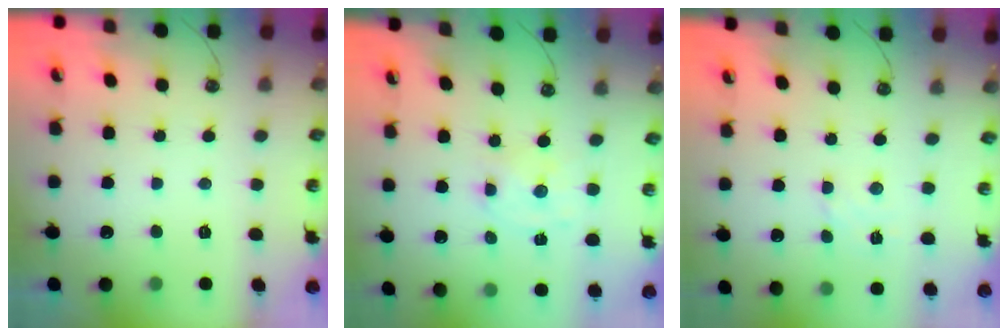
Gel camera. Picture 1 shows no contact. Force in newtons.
{"total": 2.8, "press": 2.7, "slide": 0.7}
{"total": 3.2, "press": 3.2, "slide": 0.6}